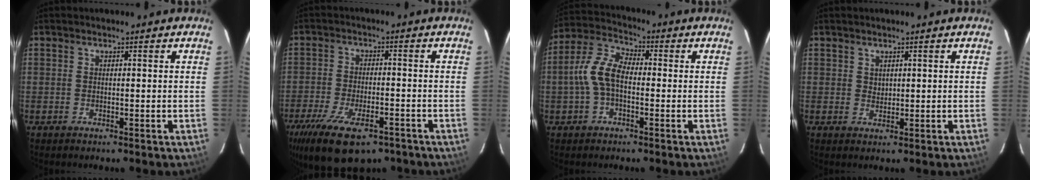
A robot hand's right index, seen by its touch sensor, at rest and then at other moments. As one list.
[{"total": 17.3, "force": [-11.4, 7.1, 10.9], "torque": [-0.228, -0.041, -0.181]}, {"total": 8.6, "force": [-1.2, 4.7, 7.0], "torque": [-0.153, 0.022, -0.027]}, {"total": 1.2, "force": [0.7, 1.0, 0.3], "torque": [0.000, 0.003, 0.012]}]